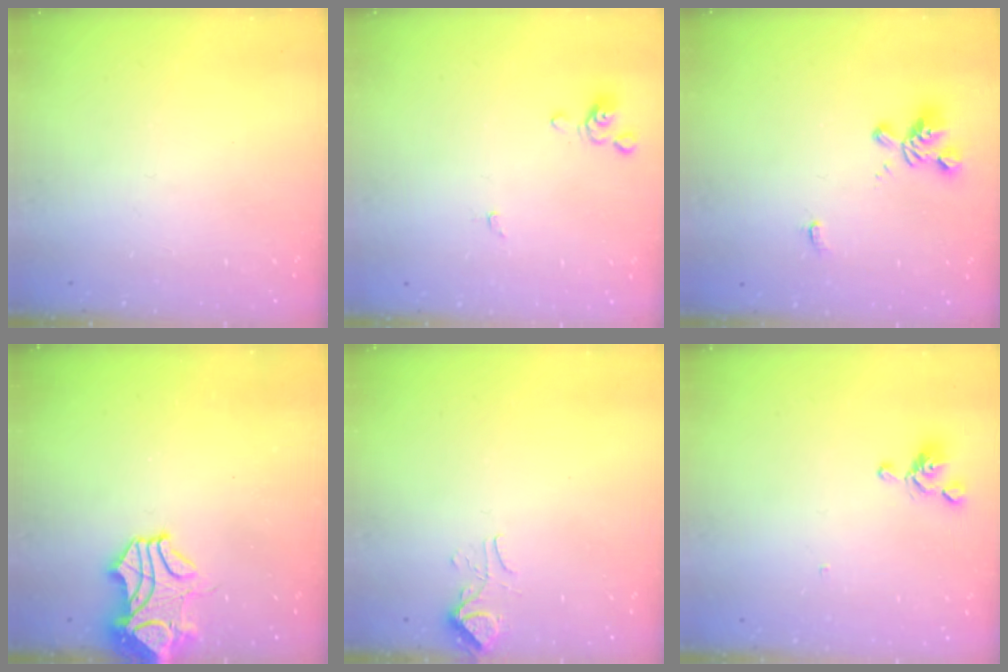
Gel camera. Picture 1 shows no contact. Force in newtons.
{"total": 0.0}
{"total": 1.1, "press": 0.4, "slide": 1.0}
{"total": 2.2, "press": 1.8, "slide": 1.1}
{"total": 2.4, "press": 2.3, "slide": 0.7}
{"total": 0.8, "press": 0.6, "slide": 0.5}